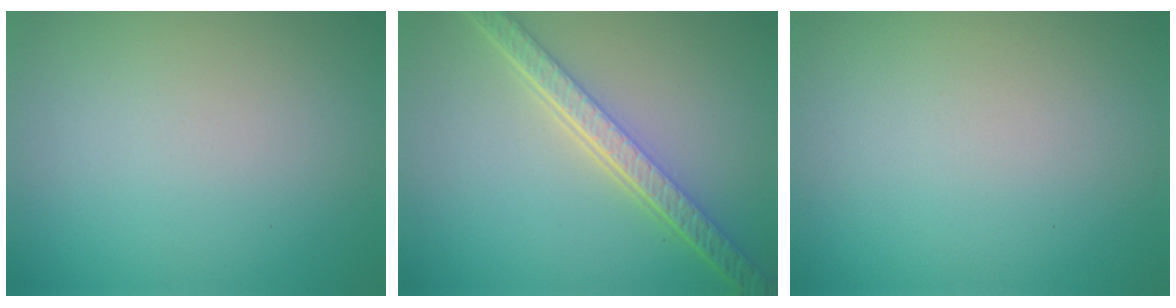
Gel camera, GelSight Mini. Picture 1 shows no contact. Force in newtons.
{"total": 5.6, "press": 4.2, "slide": 3.7}
{"total": 0.0}